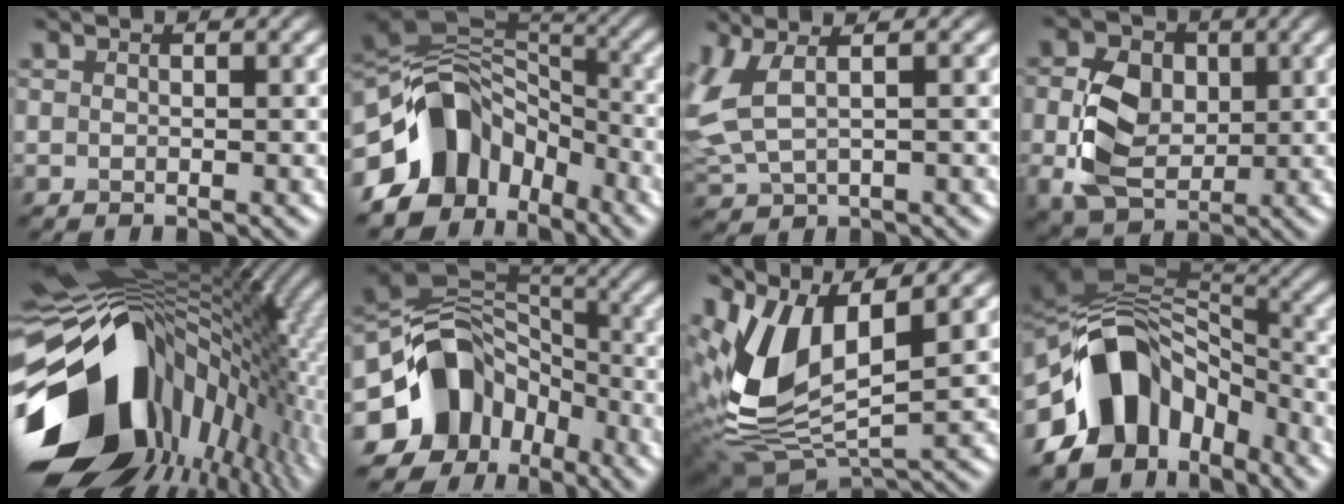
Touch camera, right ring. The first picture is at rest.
{"total": 10.7, "force": [-5.0, 7.6, 5.6], "torque": [-0.087, 0.025, -0.112]}
{"total": 5.1, "force": [1.3, 2.4, 4.2], "torque": [-0.121, 0.002, 0.033]}
{"total": 7.0, "force": [0.3, 5.2, 4.7], "torque": [-0.106, -0.005, 0.006]}
{"total": 19.1, "force": [-3.8, 12.5, 13.9], "torque": [-0.224, -0.037, -0.052]}
{"total": 11.0, "force": [-4.5, 8.6, 5.3], "torque": [-0.095, 0.013, -0.092]}
{"total": 10.7, "force": [2.8, 5.5, 8.7], "torque": [-0.200, -0.003, 0.051]}
{"total": 12.0, "force": [-5.3, 8.4, 6.8], "torque": [-0.103, 0.022, -0.108]}